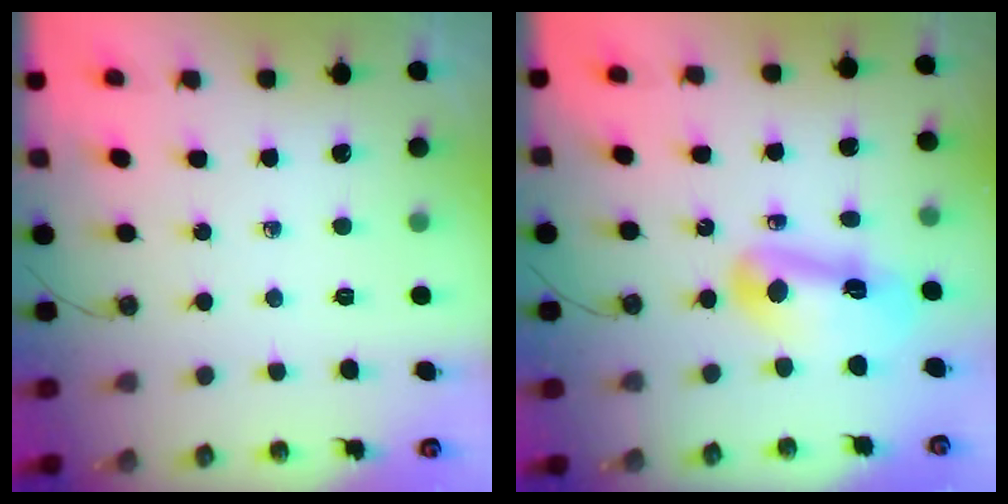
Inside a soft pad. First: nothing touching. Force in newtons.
{"total": 13.8, "press": 13.7, "slide": 1.5}